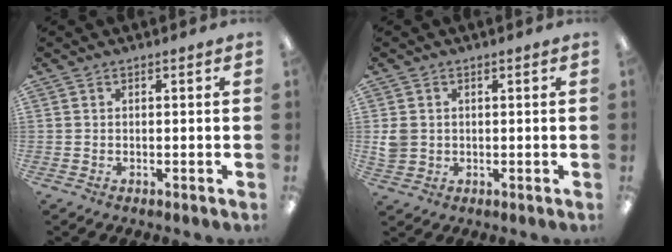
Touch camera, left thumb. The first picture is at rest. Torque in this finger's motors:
{"motor_torque": [0.05, 0.53, 0.29, -0.33, 0.01]}